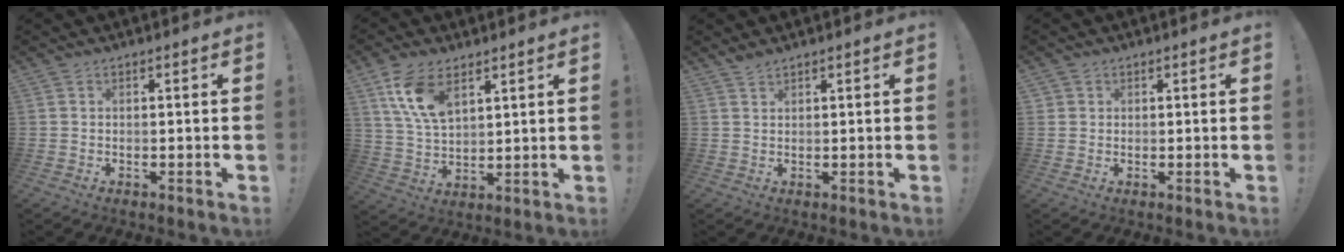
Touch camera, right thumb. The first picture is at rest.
{"total": 11.3, "force": [5.9, 6.1, 7.5], "torque": [-0.157, -0.014, 0.110]}
{"total": 1.5, "force": [1.4, 0.3, 0.6], "torque": [-0.006, -0.008, 0.025]}
{"total": 1.4, "force": [0.5, 1.3, 0.1], "torque": [-0.003, 0.000, 0.010]}